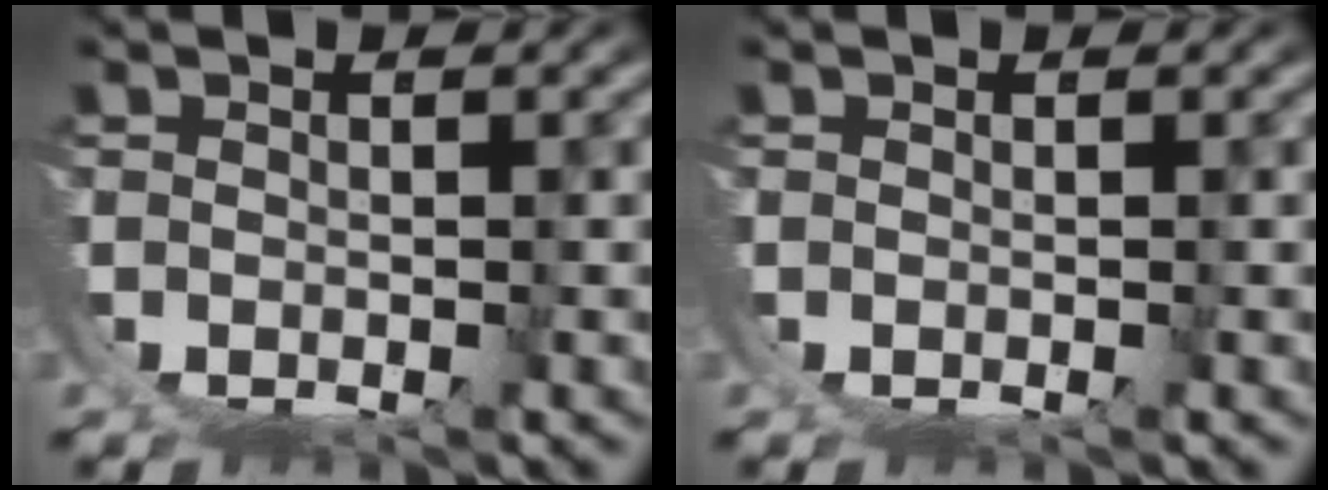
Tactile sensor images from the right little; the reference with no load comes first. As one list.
[{"total": 0.0}]